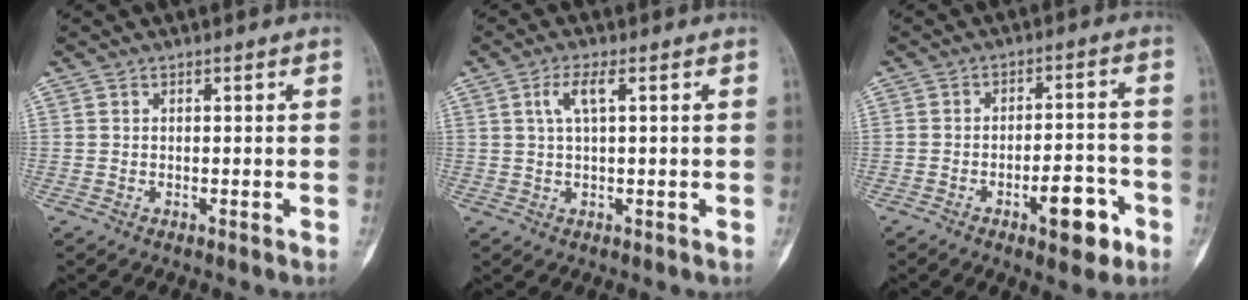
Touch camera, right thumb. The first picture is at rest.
{"total": 3.9, "force": [1.2, 0.9, 3.5], "torque": [-0.079, 0.009, 0.028]}
{"total": 9.1, "force": [-4.5, 3.6, 7.1], "torque": [-0.087, 0.033, -0.062]}